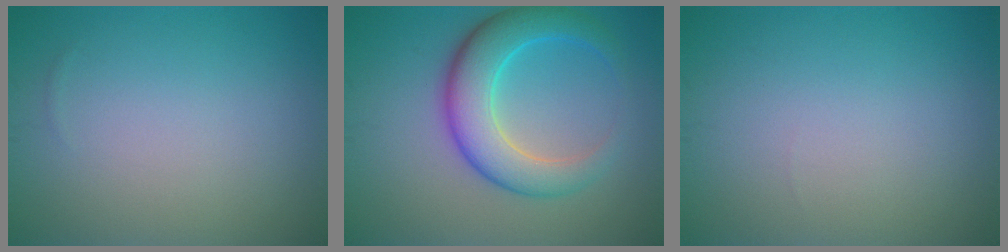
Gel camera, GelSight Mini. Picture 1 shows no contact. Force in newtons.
{"total": 6.6, "press": 6.6, "slide": 0.1}
{"total": 0.0}